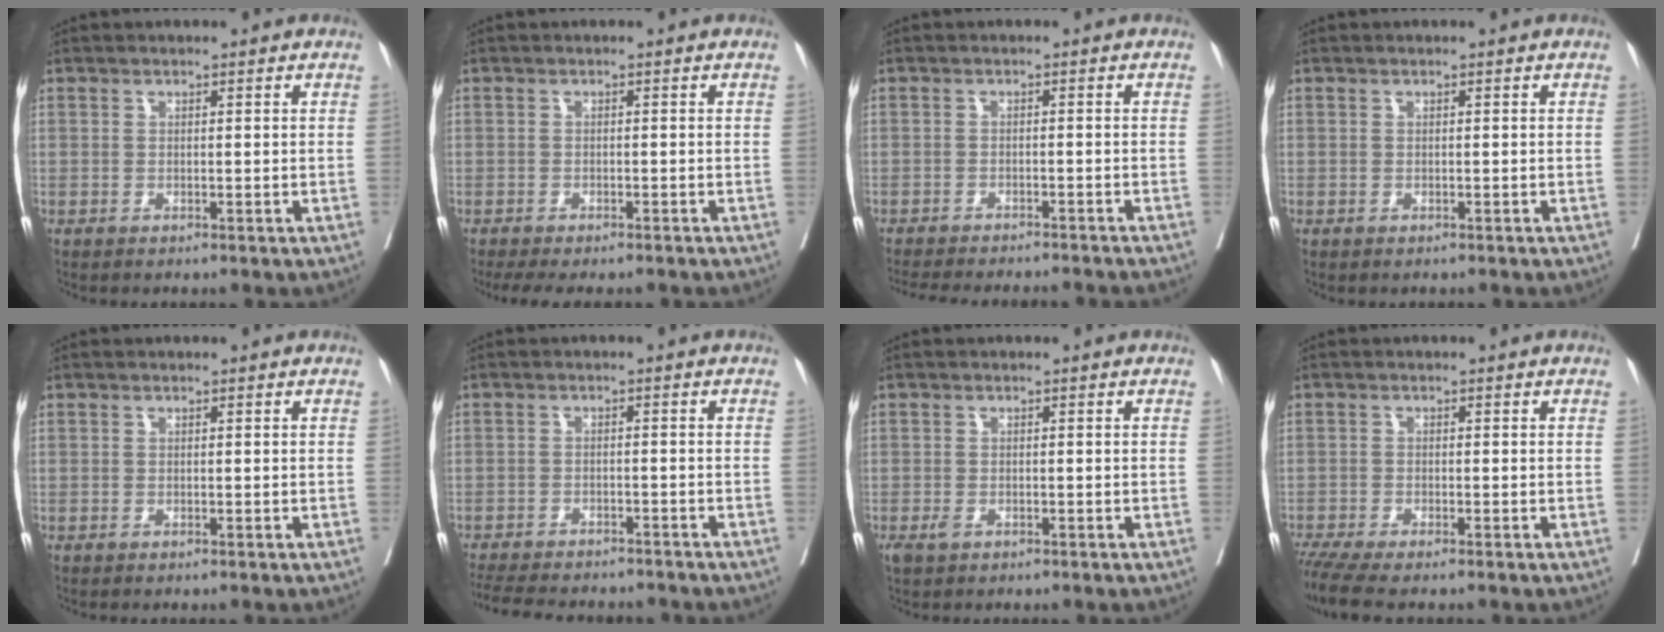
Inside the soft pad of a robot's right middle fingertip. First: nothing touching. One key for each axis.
{"total": 6.7, "fx": -5.7, "fy": 2.0, "fz": 2.9, "tx": -0.031, "ty": -0.008, "tz": -0.082}
{"total": 14.4, "fx": -13.3, "fy": 1.5, "fz": 5.4, "tx": -0.093, "ty": -0.022, "tz": -0.171}
{"total": 0.0}
{"total": 0.0}
{"total": 14.4, "fx": -12.8, "fy": 3.4, "fz": 5.5, "tx": -0.117, "ty": -0.014, "tz": -0.173}
{"total": 1.5, "fx": -0.7, "fy": 0.8, "fz": 1.0, "tx": -0.023, "ty": -0.002, "tz": -0.008}
{"total": 5.0, "fx": -4.2, "fy": 0.1, "fz": 2.8, "tx": -0.048, "ty": -0.013, "tz": -0.077}